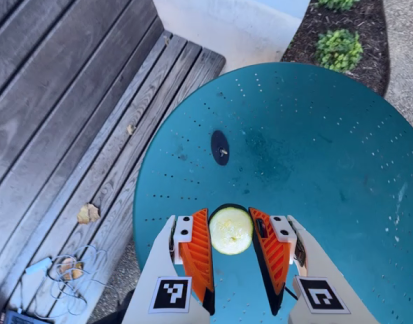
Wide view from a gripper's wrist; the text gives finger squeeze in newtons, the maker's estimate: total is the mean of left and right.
{"total": 11.4, "left": 11.7, "right": 11.0}